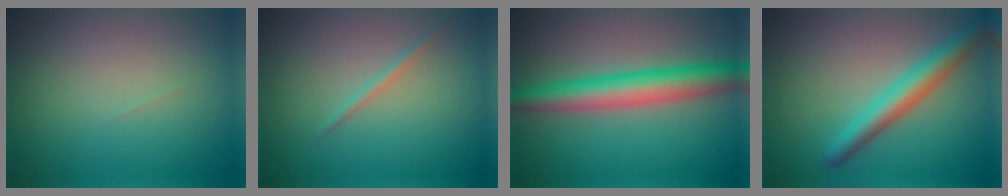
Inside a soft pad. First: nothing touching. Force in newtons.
{"total": 0.8, "press": 0.8, "slide": 0.0}
{"total": 5.6, "press": 5.6, "slide": 0.1}
{"total": 3.8, "press": 3.8, "slide": 0.1}